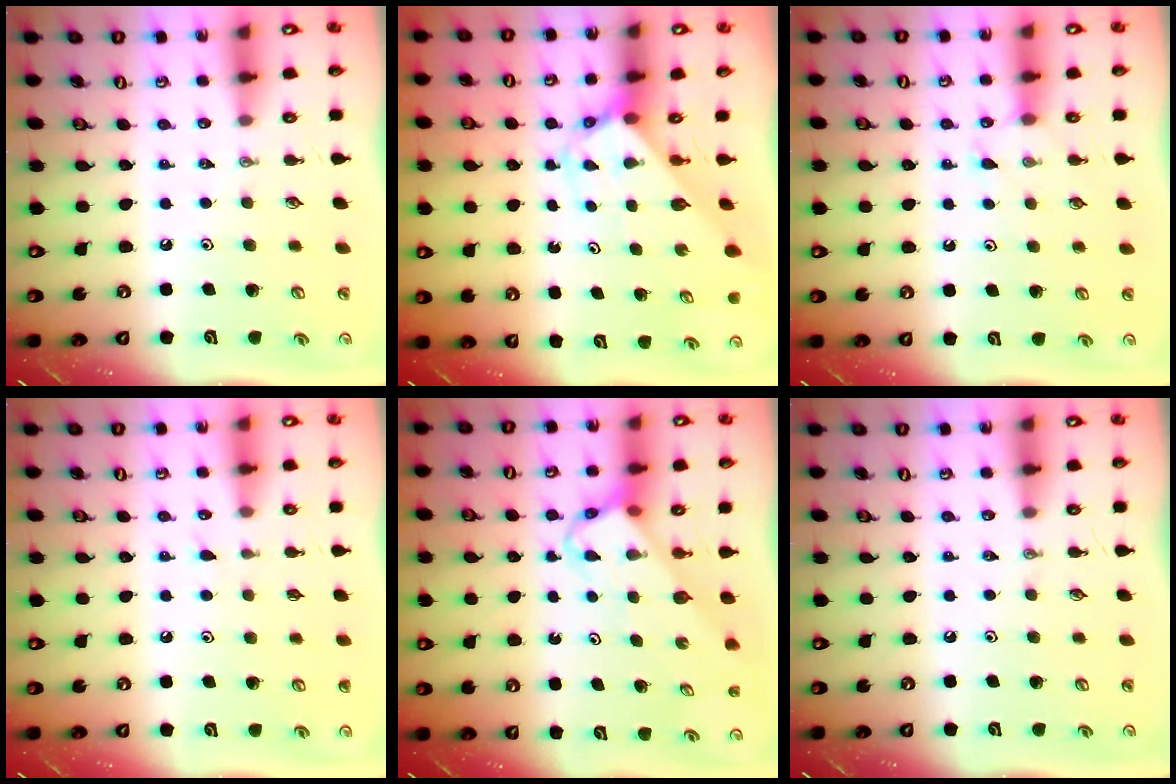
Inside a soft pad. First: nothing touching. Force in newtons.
{"total": 2.8, "press": 2.8, "slide": 0.2}
{"total": 4.9, "press": 4.9, "slide": 0.6}
{"total": 6.1, "press": 6.1, "slide": 0.5}
{"total": 3.7, "press": 3.7, "slide": 0.1}
{"total": 0.0}